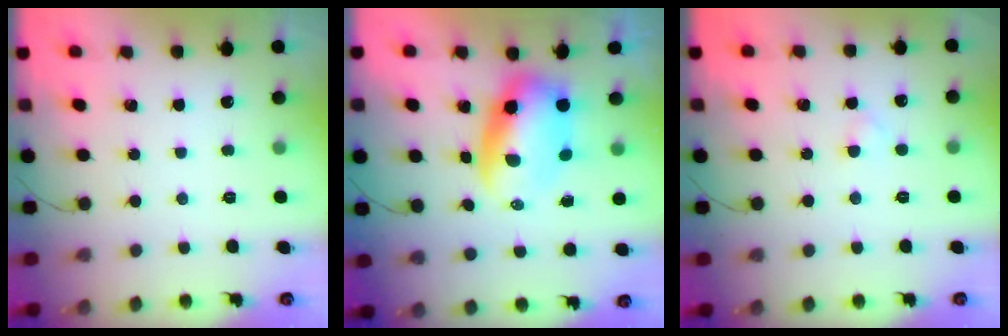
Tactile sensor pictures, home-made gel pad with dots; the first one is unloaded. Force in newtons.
{"total": 7.6, "press": 7.3, "slide": 2.0}
{"total": 1.8, "press": 1.5, "slide": 1.0}